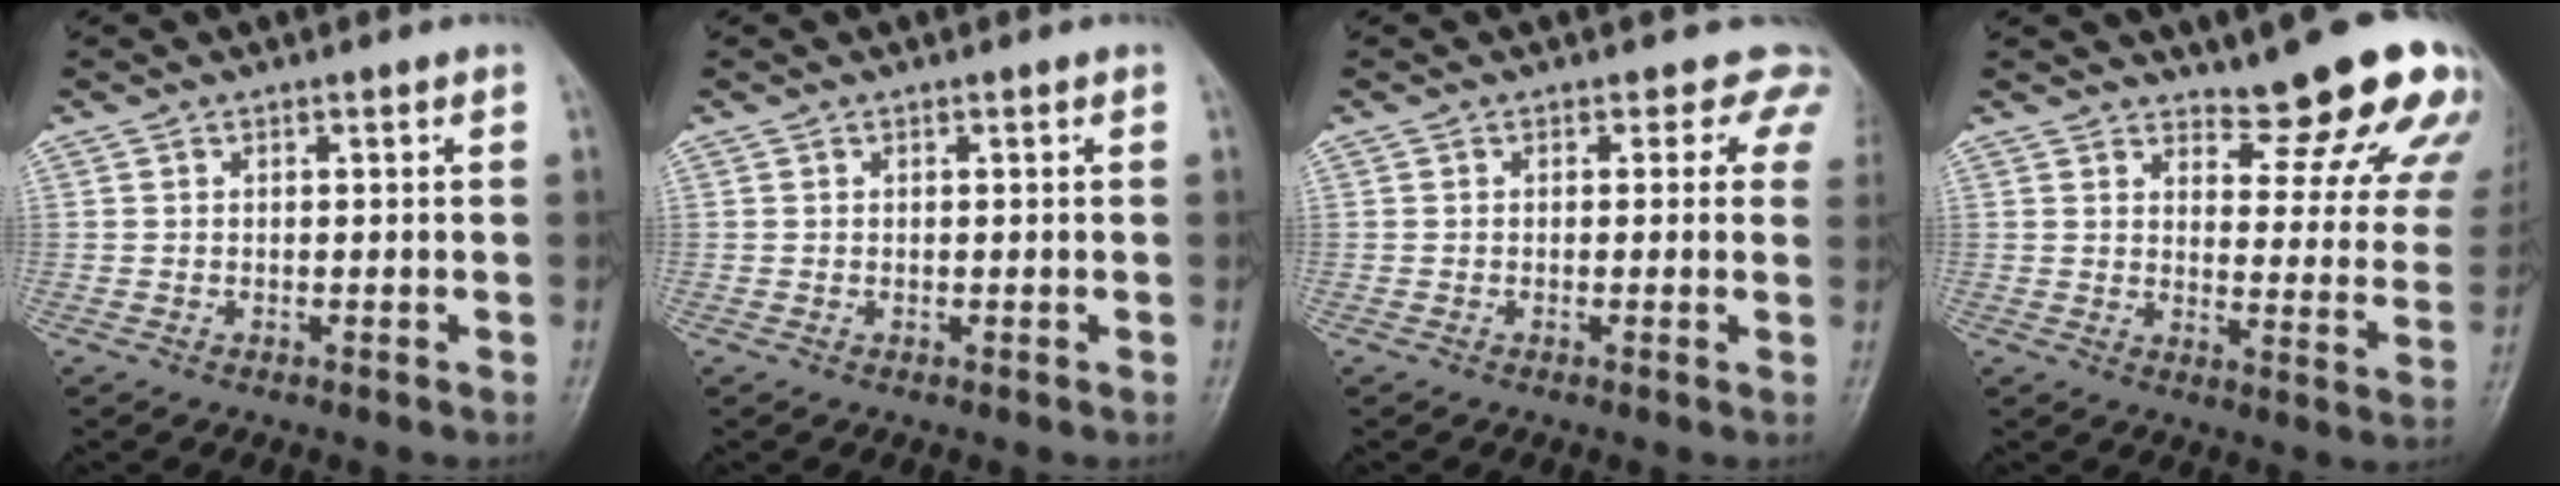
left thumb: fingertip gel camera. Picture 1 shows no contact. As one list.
[{"total": 0.0}, {"total": 4.2, "force": [2.9, 3.0, 0.6], "torque": [0.032, -0.008, 0.002]}, {"total": 16.9, "force": [14.6, 4.3, 7.4], "torque": [-0.047, -0.122, 0.168]}]